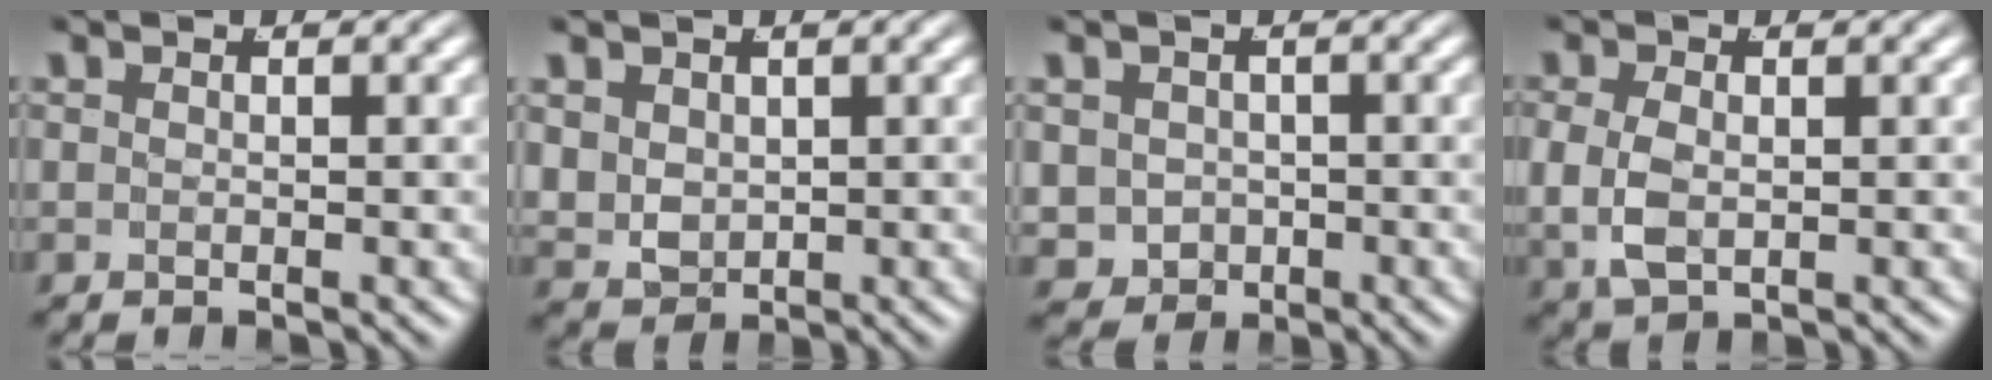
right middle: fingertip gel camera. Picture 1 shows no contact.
{"total": 4.7, "force": [0.3, 4.1, 2.2], "torque": [-0.067, -0.030, 0.026]}
{"total": 6.5, "force": [-1.6, 6.0, 2.2], "torque": [-0.053, -0.041, -0.015]}
{"total": 3.8, "force": [0.0, 2.8, 2.6], "torque": [-0.071, -0.016, 0.013]}